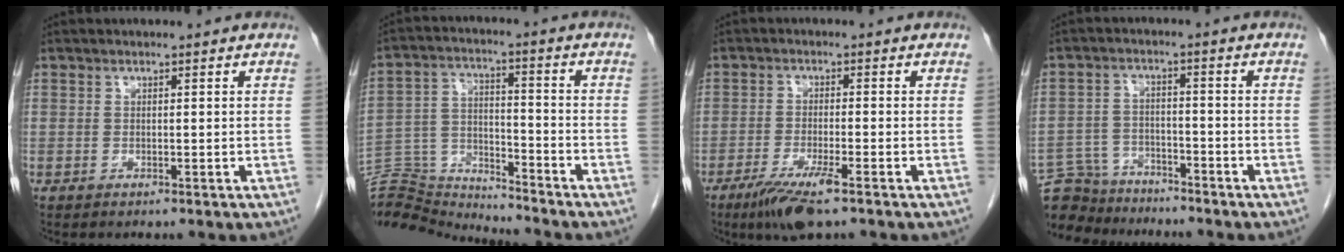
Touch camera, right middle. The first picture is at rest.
{"total": 14.1, "force": [-14.0, 0.7, 0.4], "torque": [-0.015, 0.031, -0.248]}
{"total": 6.6, "force": [-4.2, 0.5, 5.1], "torque": [-0.100, -0.017, -0.073]}
{"total": 9.4, "force": [-8.7, 3.4, 0.5], "torque": [-0.015, 0.018, -0.147]}